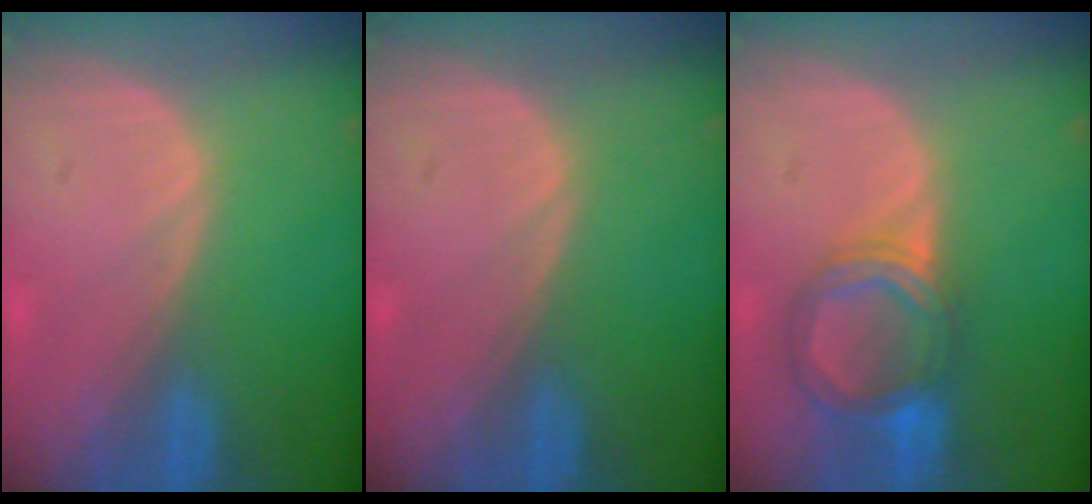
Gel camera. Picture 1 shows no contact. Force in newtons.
{"total": 0.0}
{"total": 6.2, "press": 6.1, "slide": 1.2}